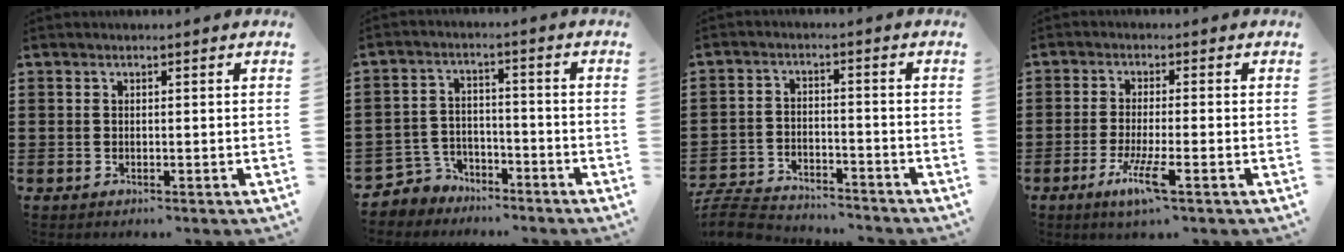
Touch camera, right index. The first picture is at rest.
{"total": 4.4, "force": [-3.8, 2.2, 0.3], "torque": [-0.031, 0.004, -0.082]}
{"total": 5.8, "force": [-5.7, 0.8, 1.0], "torque": [-0.040, 0.002, -0.117]}
{"total": 5.8, "force": [-3.0, 0.4, 4.9], "torque": [-0.106, -0.017, -0.057]}